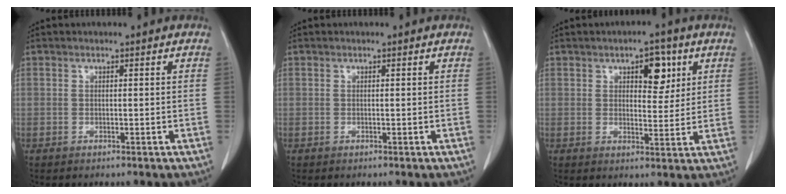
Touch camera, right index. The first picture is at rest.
{"total": 0.0}
{"total": 5.6, "force": [2.5, 2.6, 4.3], "torque": [-0.057, 0.003, 0.037]}